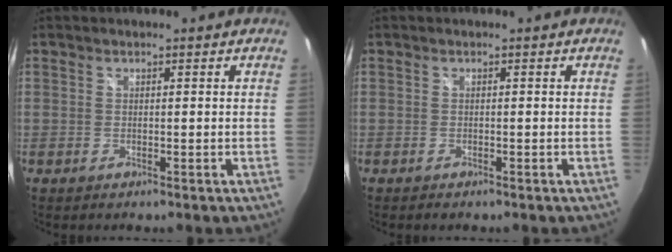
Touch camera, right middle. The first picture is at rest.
{"total": 0.7, "force": [-0.6, 0.3, 0.2], "torque": [-0.007, -0.004, -0.013]}